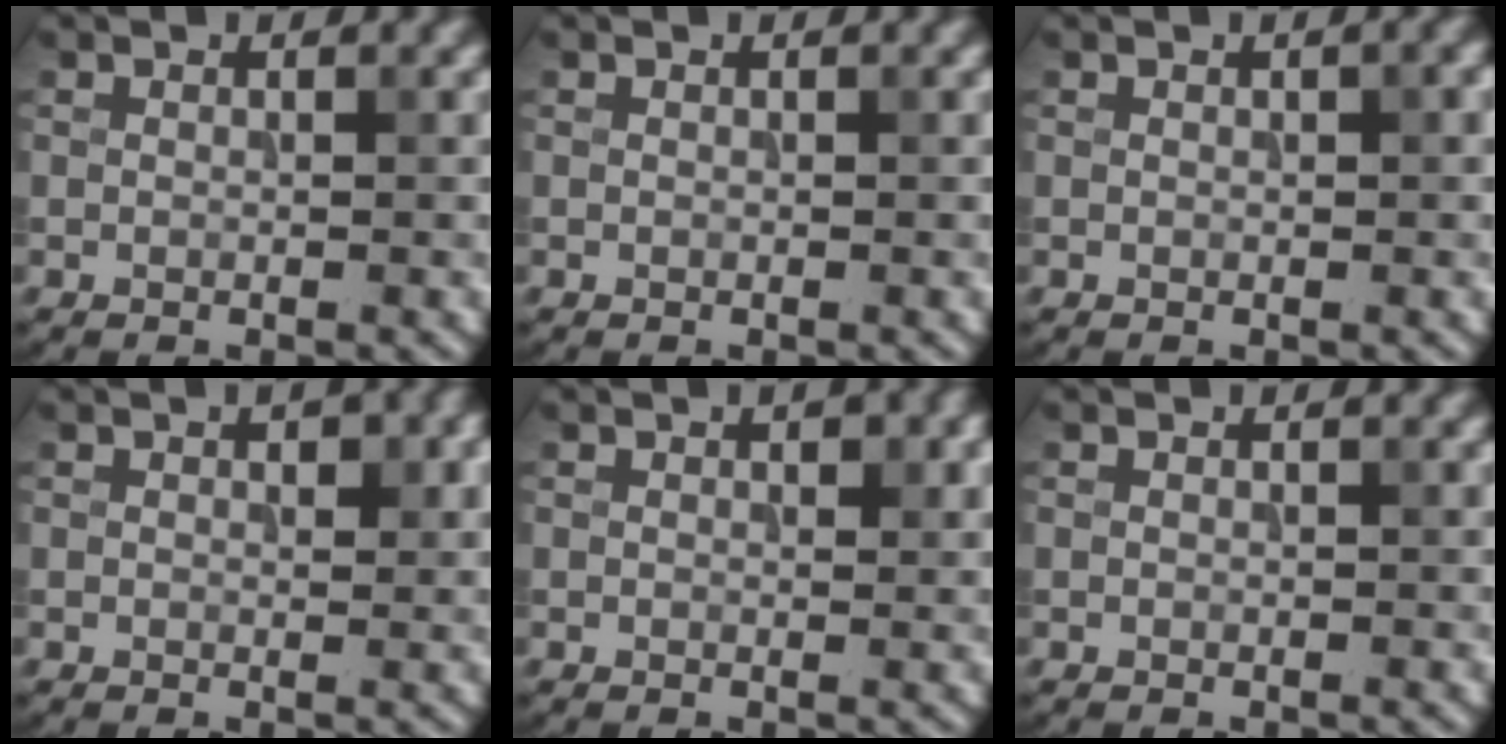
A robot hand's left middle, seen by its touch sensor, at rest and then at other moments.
{"total": 0.0}
{"total": 0.9, "force": [0.3, 0.2, 0.8], "torque": [-0.010, 0.004, 0.005]}
{"total": 2.0, "force": [0.7, 1.0, 1.6], "torque": [-0.015, 0.000, 0.010]}
{"total": 1.6, "force": [0.6, 0.8, 1.3], "torque": [-0.012, -0.001, 0.010]}
{"total": 0.0}